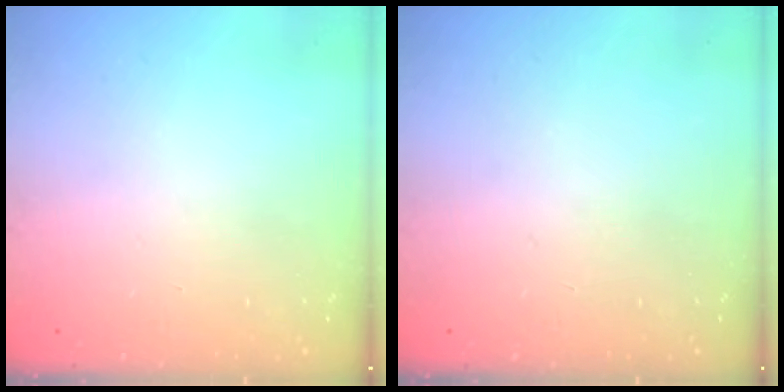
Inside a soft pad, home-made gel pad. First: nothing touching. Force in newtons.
{"total": 0.0}